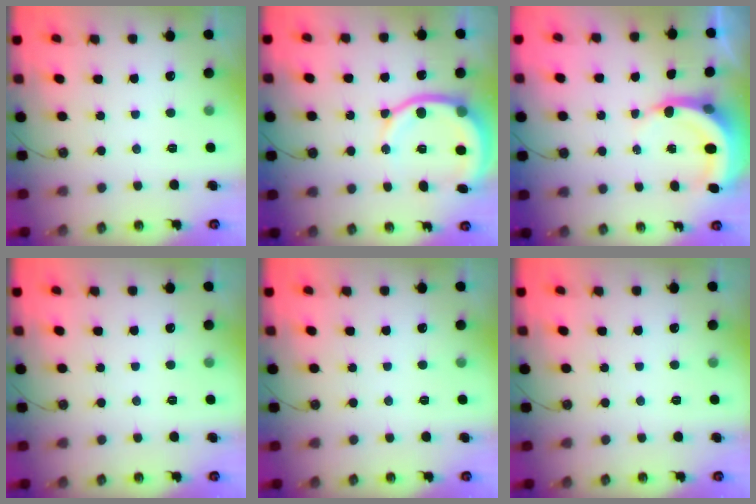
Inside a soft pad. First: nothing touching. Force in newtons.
{"total": 11.8, "press": 11.6, "slide": 2.0}
{"total": 5.3, "press": 5.3, "slide": 0.6}
{"total": 0.0}
{"total": 0.0}
{"total": 0.0}